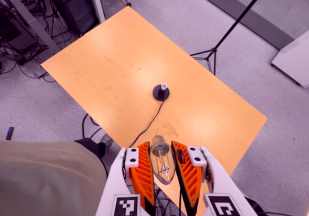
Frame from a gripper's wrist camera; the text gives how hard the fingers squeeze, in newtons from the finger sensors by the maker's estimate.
{"total": 21.2, "left": 23.3, "right": 19.1}